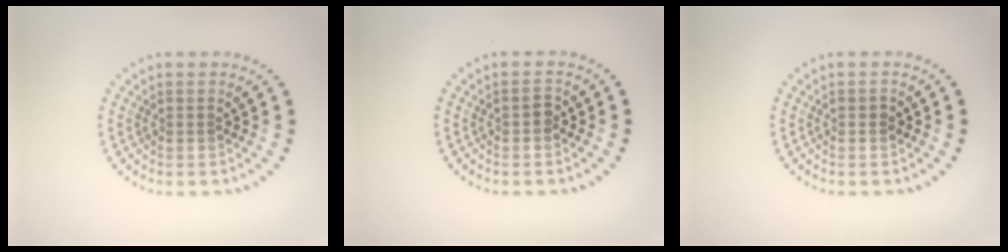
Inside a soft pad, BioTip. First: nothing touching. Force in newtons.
{"total": 1.1, "press": 1.1, "slide": 0.1}
{"total": 0.9, "press": 0.8, "slide": 0.1}